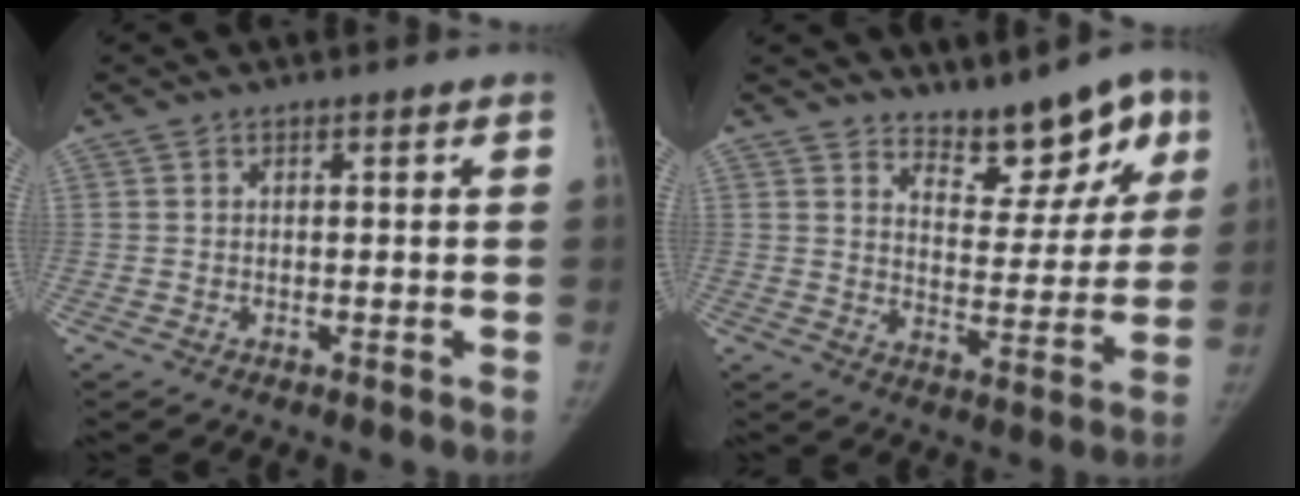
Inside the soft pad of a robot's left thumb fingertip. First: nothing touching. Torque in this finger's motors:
{"motor_torque": [0.14, 0.19, 0.43, -0.15, 0.02]}